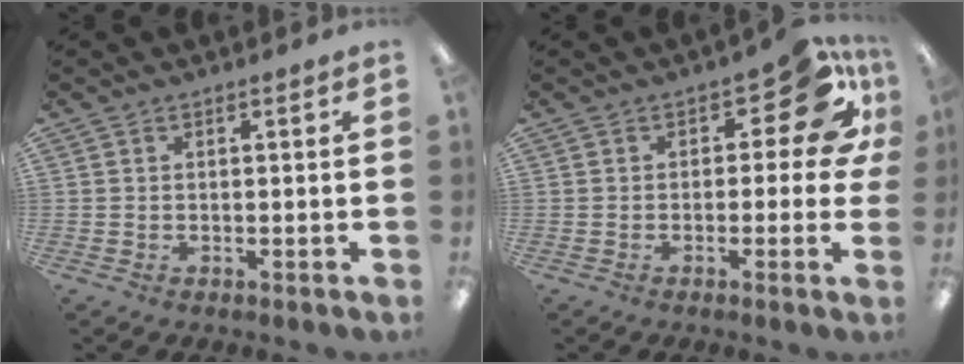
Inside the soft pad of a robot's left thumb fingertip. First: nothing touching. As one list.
[{"total": 11.6, "force": [5.2, 5.1, 9.0], "torque": [-0.109, -0.028, 0.085]}]